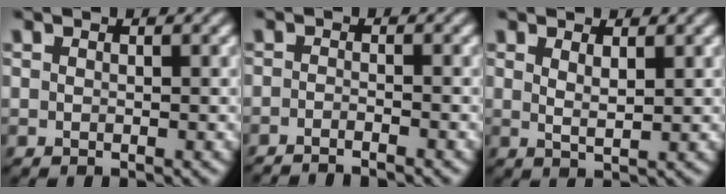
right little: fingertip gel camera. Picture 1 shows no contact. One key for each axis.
{"total": 2.7, "fx": -2.6, "fy": -0.3, "fz": 0.2, "tx": 0.001, "ty": -0.010, "tz": -0.042}
{"total": 1.6, "fx": 0.9, "fy": -0.5, "fz": 1.2, "tx": -0.017, "ty": -0.009, "tz": 0.025}